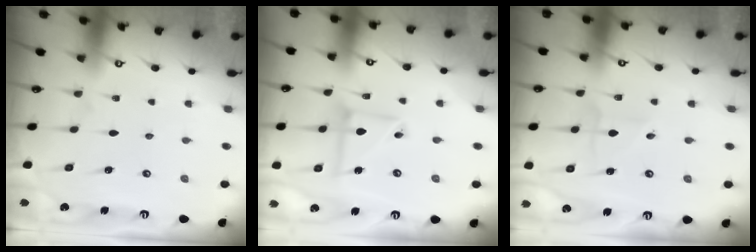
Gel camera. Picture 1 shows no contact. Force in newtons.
{"total": 8.3, "press": 8.3, "slide": 0.7}
{"total": 3.7, "press": 3.7, "slide": 0.3}